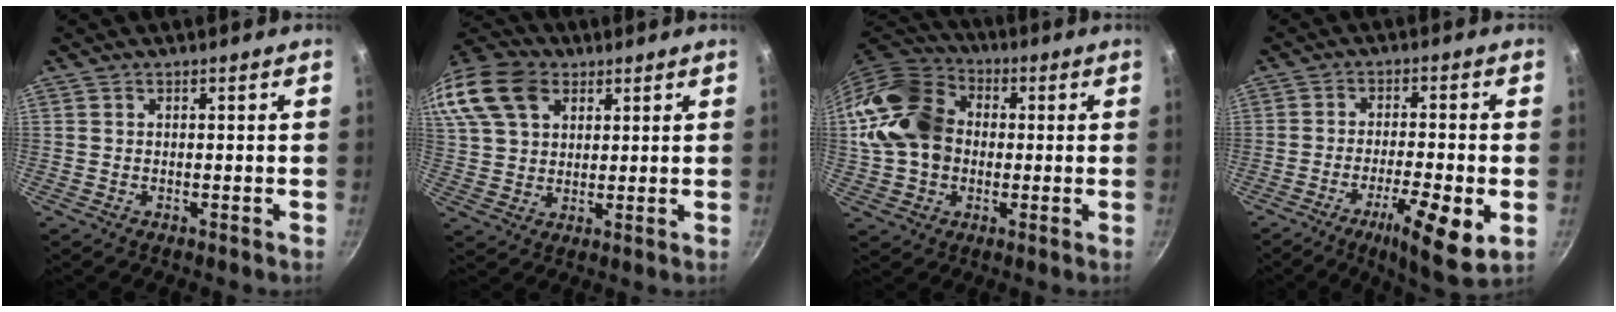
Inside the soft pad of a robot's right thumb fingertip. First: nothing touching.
{"total": 20.5, "force": [9.2, 14.3, 11.4], "torque": [-0.260, 0.029, 0.171]}
{"total": 18.4, "force": [0.7, 14.5, 11.4], "torque": [-0.203, 0.035, 0.003]}
{"total": 11.7, "force": [-4.4, 2.3, 10.6], "torque": [-0.169, 0.009, -0.067]}